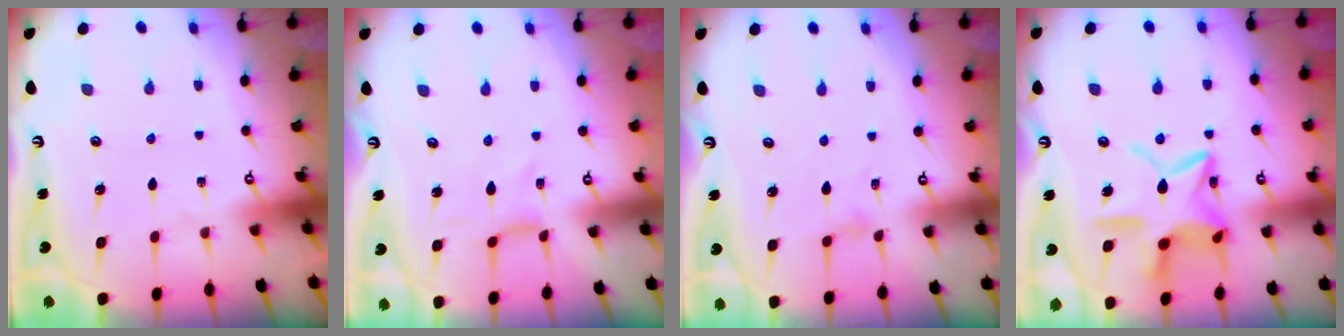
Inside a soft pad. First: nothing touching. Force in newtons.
{"total": 0.6, "press": 0.5, "slide": 0.3}
{"total": 0.9, "press": 0.9, "slide": 0.3}
{"total": 15.0, "press": 15.0, "slide": 1.3}